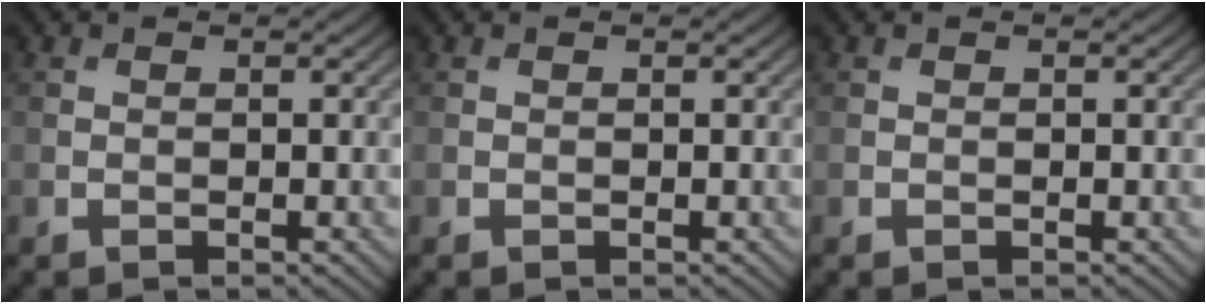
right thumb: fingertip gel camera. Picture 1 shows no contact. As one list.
[{"total": 0.0}, {"total": 0.0}]